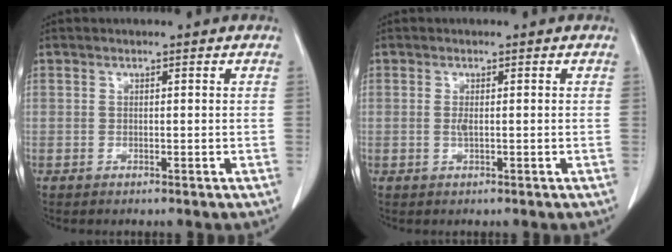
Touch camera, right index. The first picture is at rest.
{"total": 1.0, "force": [0.0, 0.2, 1.0], "torque": [-0.023, -0.003, 0.000]}